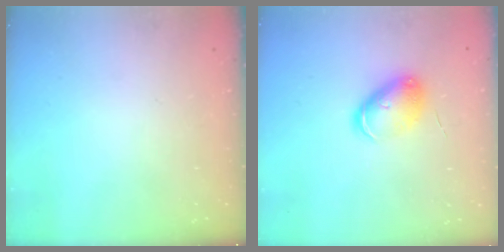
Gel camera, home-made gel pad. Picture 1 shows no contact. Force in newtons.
{"total": 7.2, "press": 7.2, "slide": 0.9}